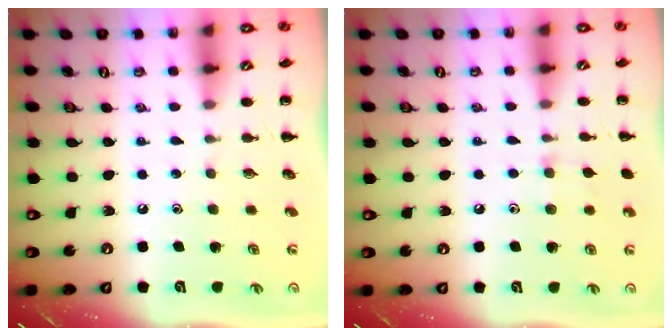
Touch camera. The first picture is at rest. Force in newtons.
{"total": 5.5, "press": 5.2, "slide": 1.7}